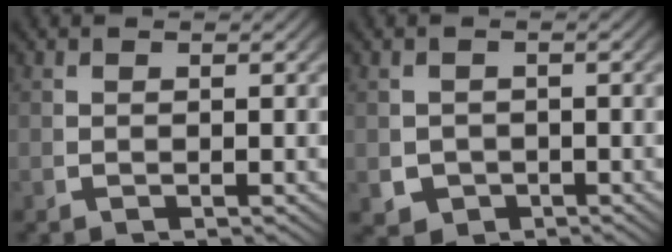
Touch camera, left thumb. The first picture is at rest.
{"total": 4.0, "force": [-1.3, 3.4, 1.5], "torque": [-0.037, -0.028, -0.009]}